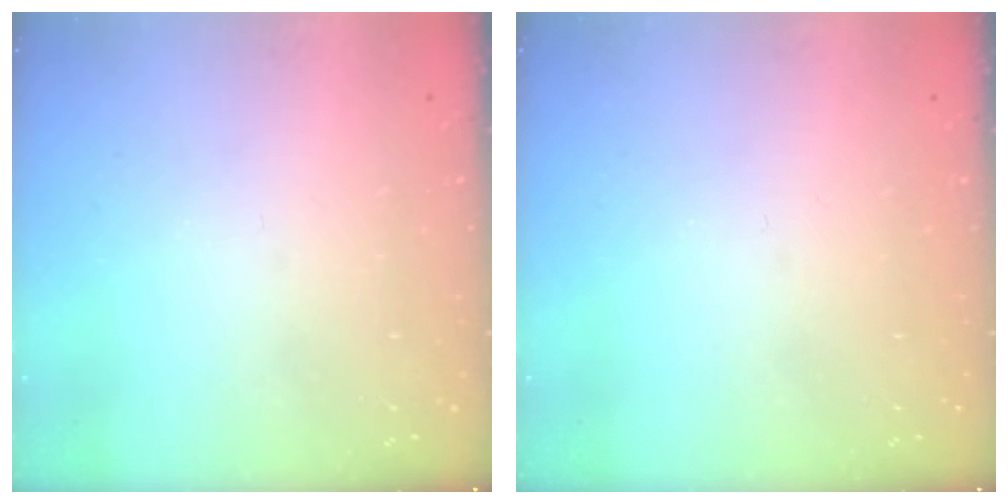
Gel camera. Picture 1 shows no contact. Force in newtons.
{"total": 0.0}